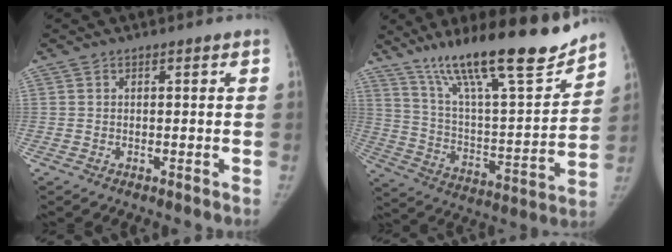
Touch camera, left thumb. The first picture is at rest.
{"total": 25.0, "force": [18.8, 4.7, 15.8], "torque": [-0.236, -0.082, 0.316]}